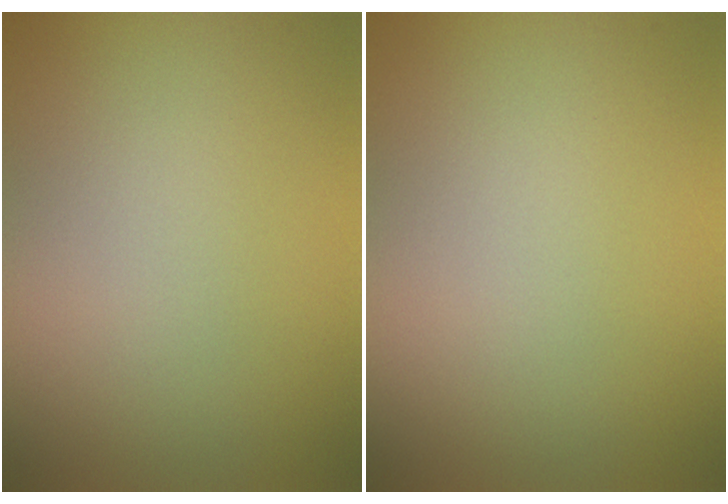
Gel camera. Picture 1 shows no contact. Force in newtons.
{"total": 0.0}